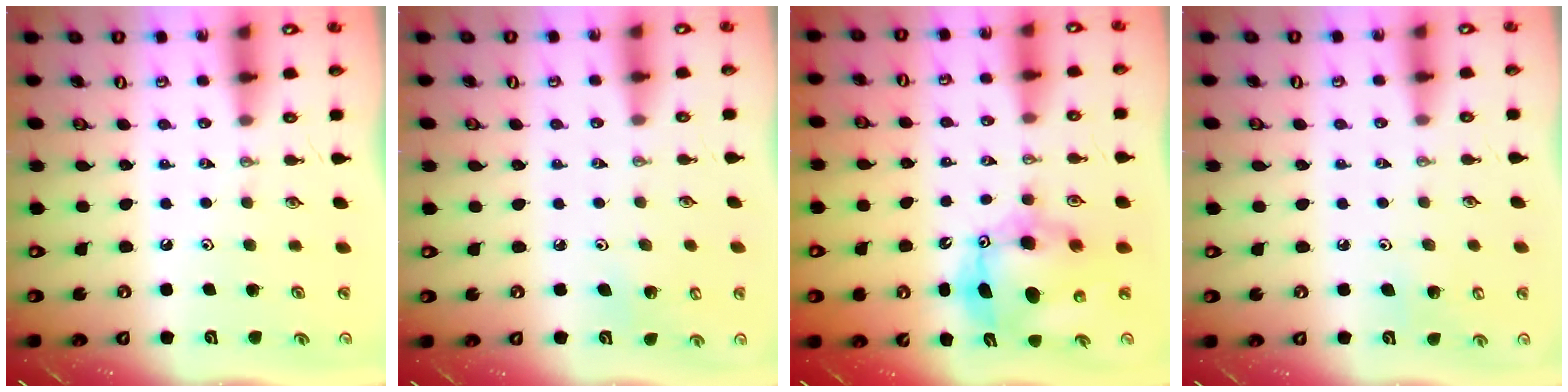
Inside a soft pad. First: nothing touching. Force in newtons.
{"total": 3.3, "press": 3.3, "slide": 0.3}
{"total": 11.2, "press": 10.9, "slide": 2.7}
{"total": 5.5, "press": 5.3, "slide": 1.6}